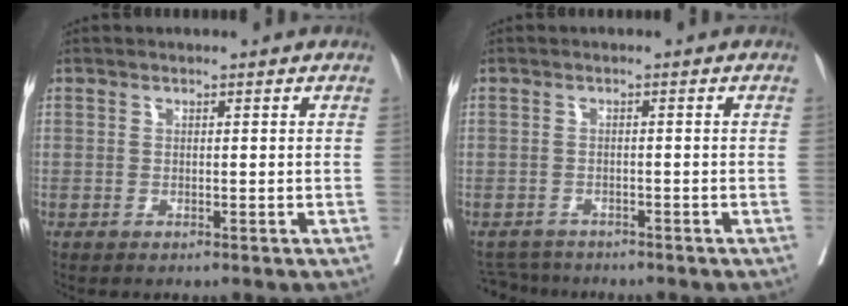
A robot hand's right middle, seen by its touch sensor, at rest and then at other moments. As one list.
[{"total": 3.9, "force": [-3.7, 1.2, -0.2], "torque": [0.001, -0.011, -0.063]}]